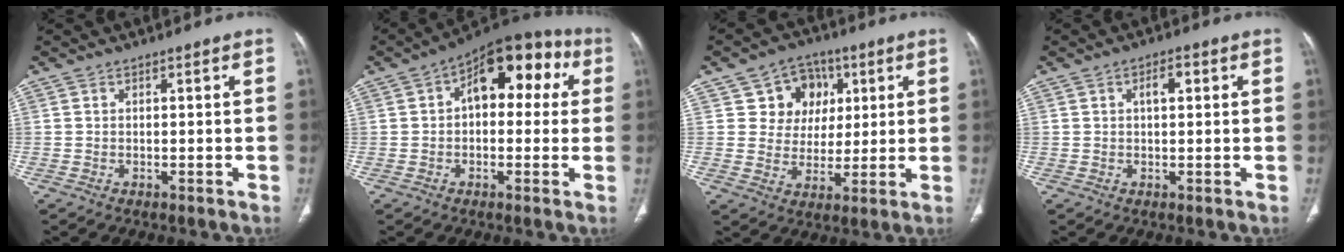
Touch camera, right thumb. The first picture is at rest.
{"total": 14.8, "force": [3.4, 8.5, 11.7], "torque": [-0.112, 0.039, 0.038]}
{"total": 9.8, "force": [3.6, 8.6, 3.1], "torque": [0.001, -0.006, 0.058]}
{"total": 3.0, "force": [0.9, 1.5, 2.5], "torque": [-0.034, 0.005, 0.012]}